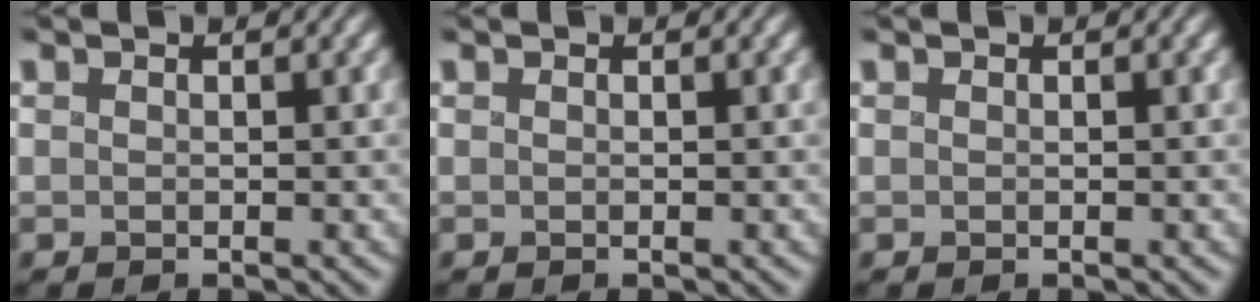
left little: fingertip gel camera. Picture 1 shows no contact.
{"total": 0.0}
{"total": 0.0}